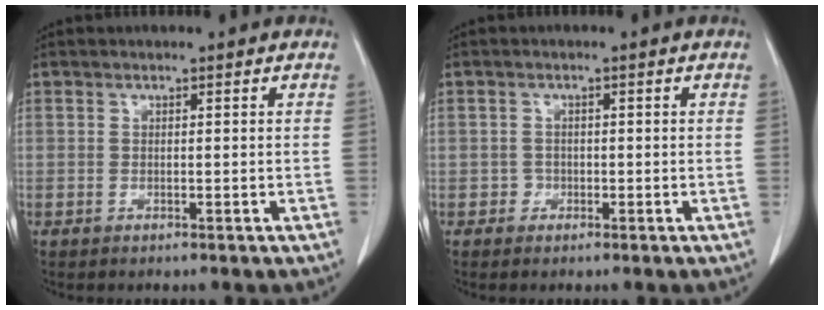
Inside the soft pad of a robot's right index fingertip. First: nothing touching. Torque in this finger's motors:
{"motor_torque": [-1.08, 1.01, -1.05, -0.21]}